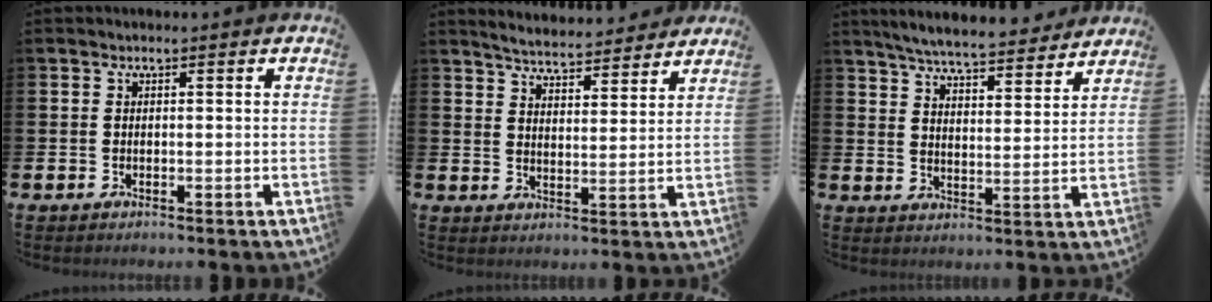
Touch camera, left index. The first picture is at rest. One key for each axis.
{"total": 5.3, "fx": 5.3, "fy": 0.4, "fz": 0.5, "tx": -0.022, "ty": -0.036, "tz": 0.091}
{"total": 6.3, "fx": 6.1, "fy": 0.4, "fz": 1.4, "tx": -0.047, "ty": -0.043, "tz": 0.106}